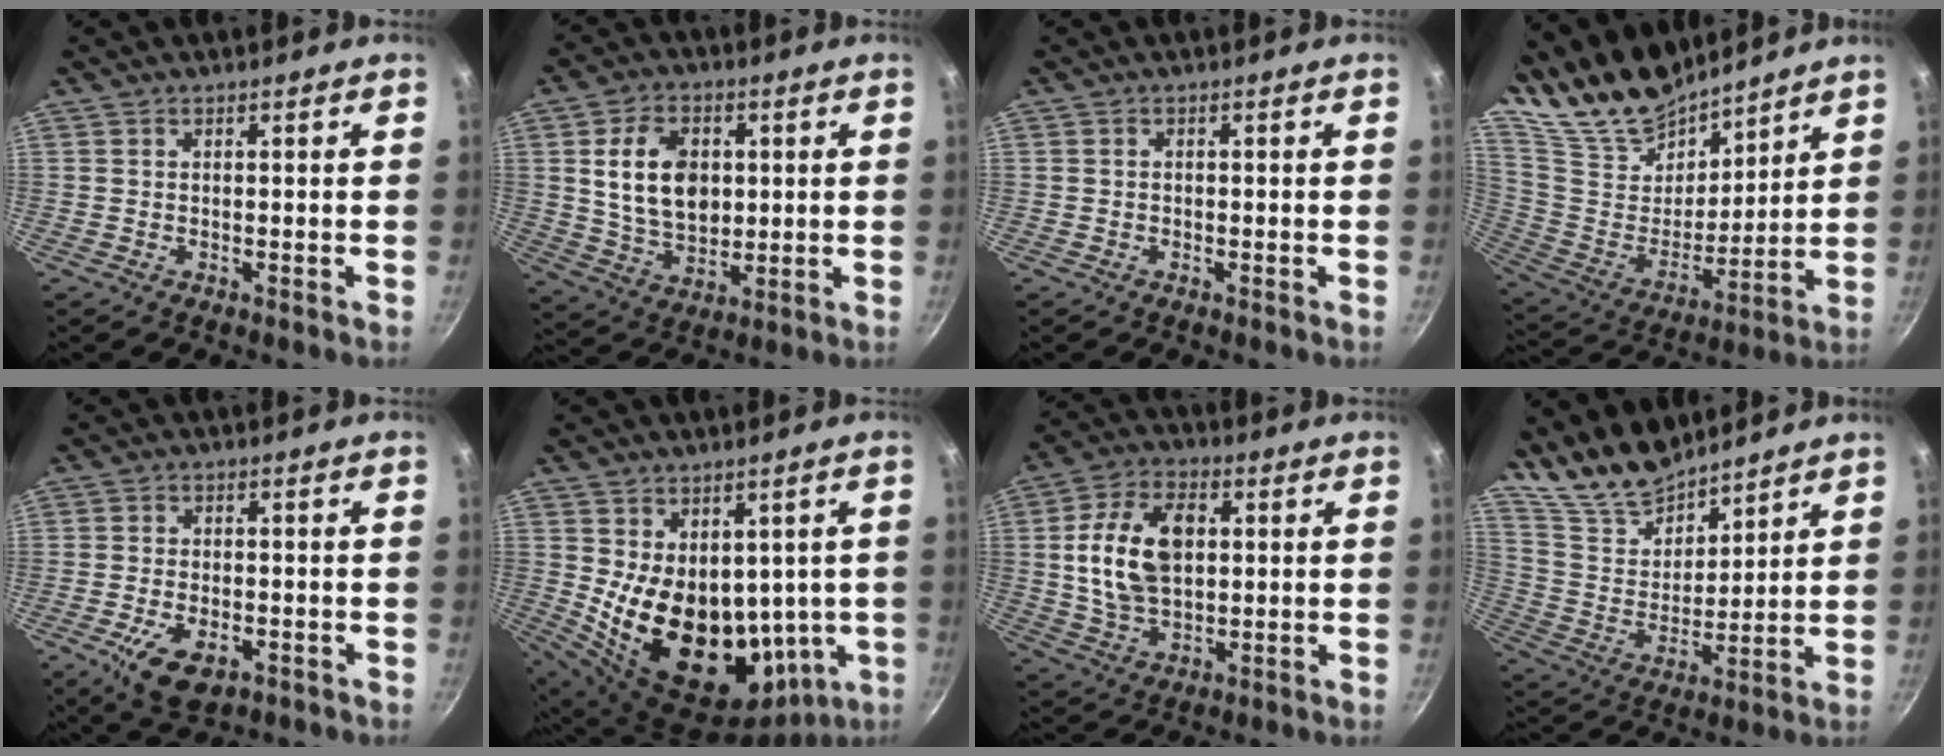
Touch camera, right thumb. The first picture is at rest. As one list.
[{"total": 13.2, "force": [2.3, 9.2, 9.1], "torque": [-0.133, -0.012, 0.046]}, {"total": 0.5, "force": [-0.1, 0.5, 0.2], "torque": [-0.002, 0.002, -0.003]}, {"total": 17.3, "force": [14.5, 7.5, 5.7], "torque": [-0.065, -0.094, 0.278]}, {"total": 9.1, "force": [-3.7, 5.1, 6.6], "torque": [-0.108, 0.006, -0.054]}, {"total": 21.4, "force": [1.1, 14.4, 15.8], "torque": [-0.231, -0.033, 0.053]}, {"total": 15.2, "force": [1.9, 9.8, 11.5], "torque": [-0.189, 0.006, 0.032]}, {"total": 12.8, "force": [11.0, 5.2, 3.9], "torque": [-0.044, -0.071, 0.216]}]